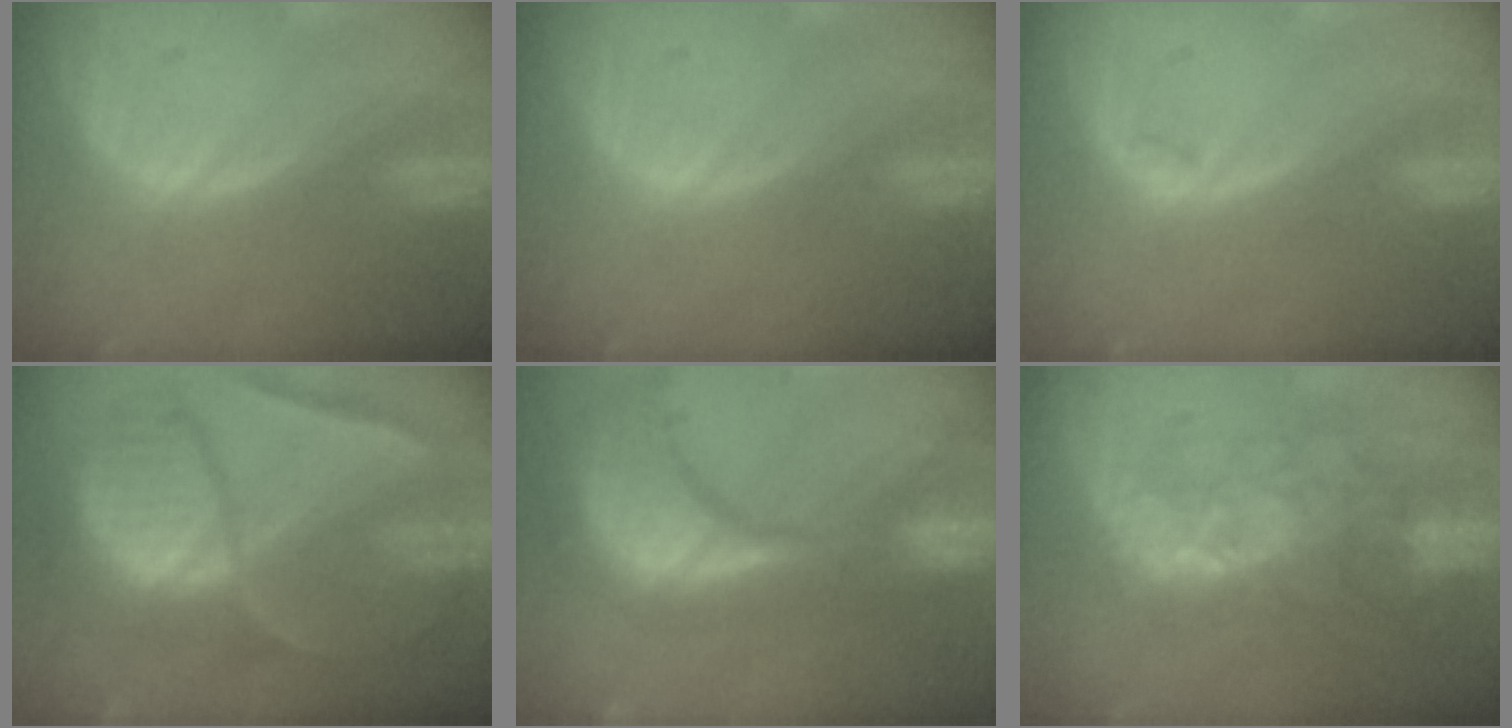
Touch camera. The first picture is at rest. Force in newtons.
{"total": 0.0}
{"total": 1.0, "press": 0.9, "slide": 0.3}
{"total": 10.7, "press": 10.6, "slide": 1.0}
{"total": 15.3, "press": 12.1, "slide": 9.4}
{"total": 9.9, "press": 8.5, "slide": 5.1}